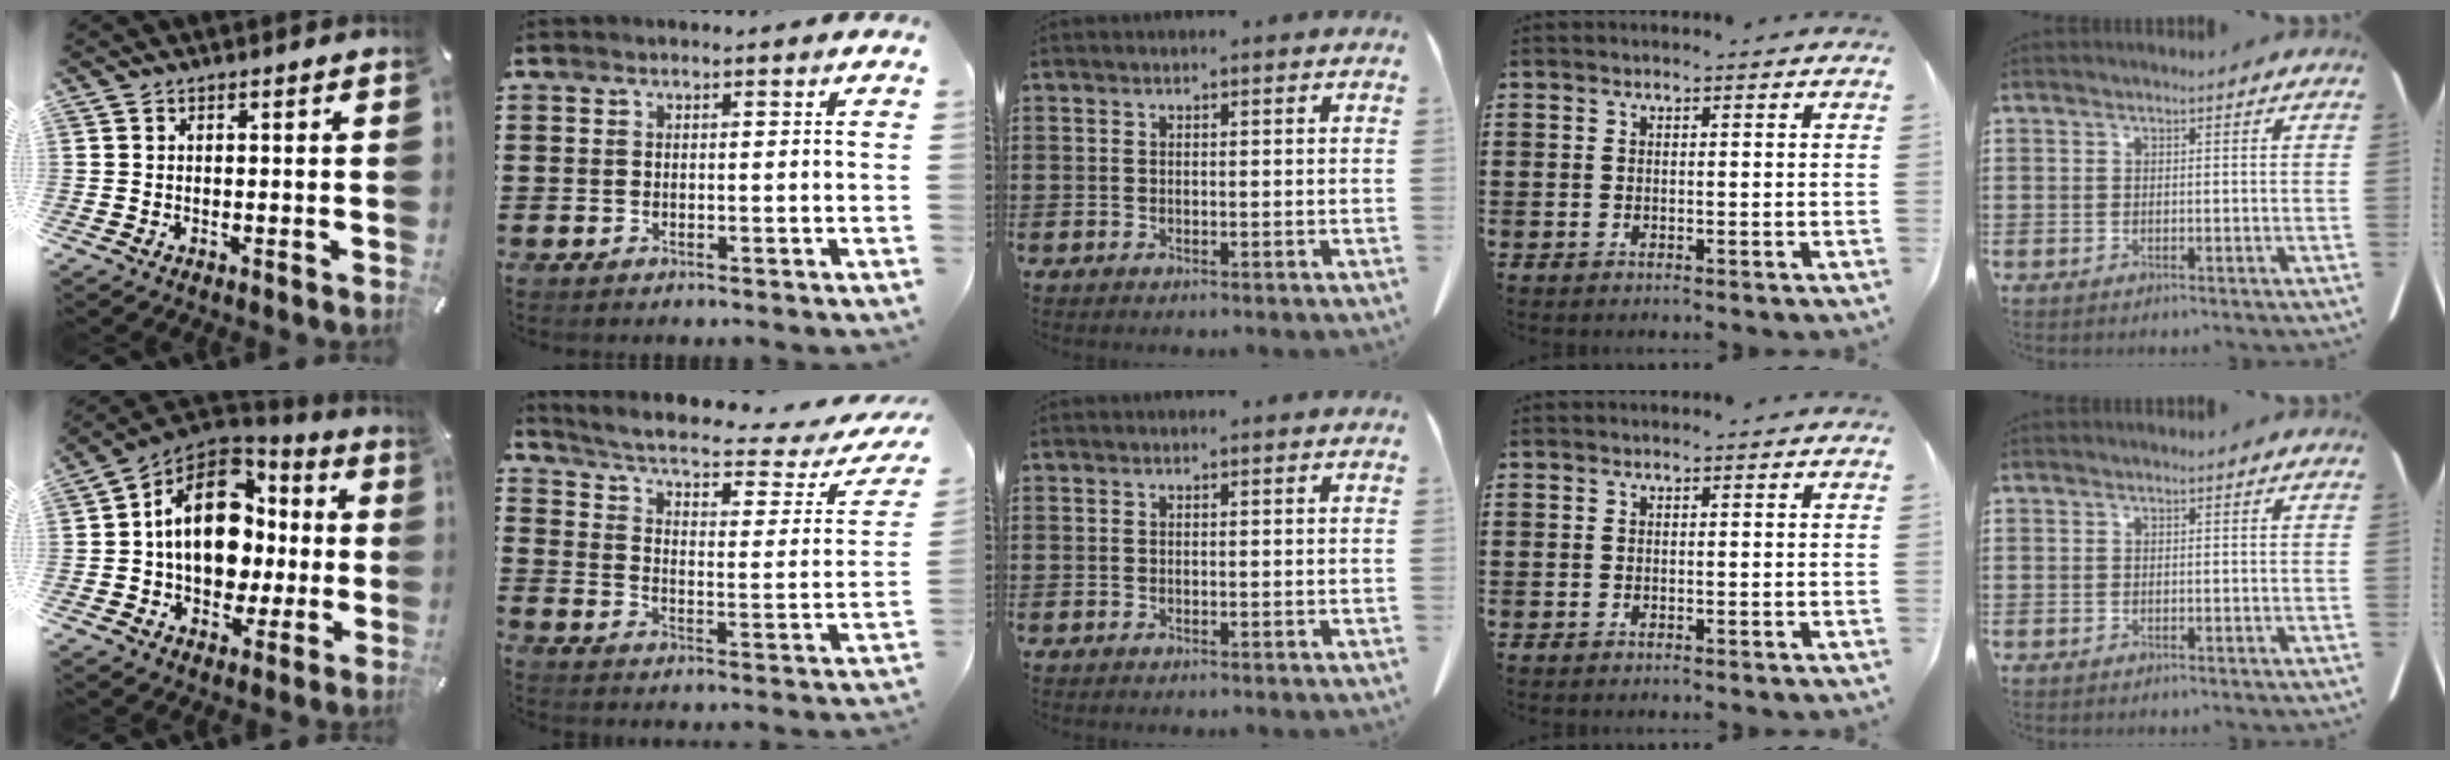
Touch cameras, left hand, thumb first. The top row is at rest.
{"thumb": {"total": 17.7, "force": [1.1, 13.4, 11.5], "torque": [-0.203, 0.004, 0.025]}, "index": {"total": 6.1, "force": [4.6, 0.7, 3.9], "torque": [-0.099, -0.035, 0.075]}}